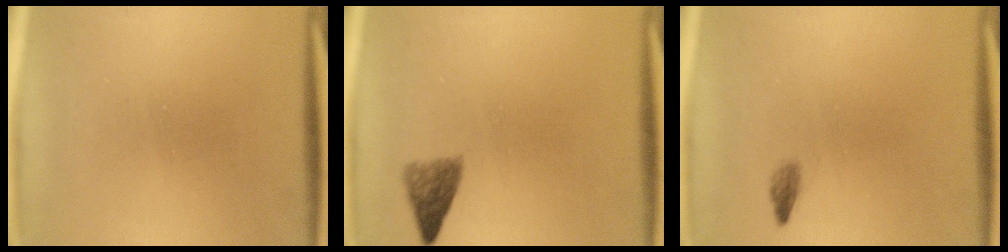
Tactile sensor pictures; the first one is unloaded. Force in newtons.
{"total": 2.9}
{"total": 0.9}